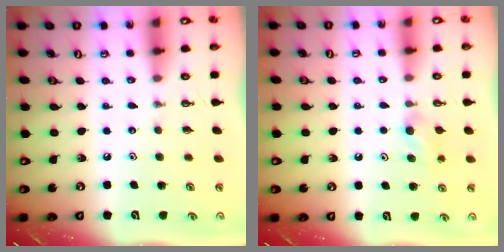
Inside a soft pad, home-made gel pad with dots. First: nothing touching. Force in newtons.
{"total": 4.7, "press": 4.6, "slide": 1.0}